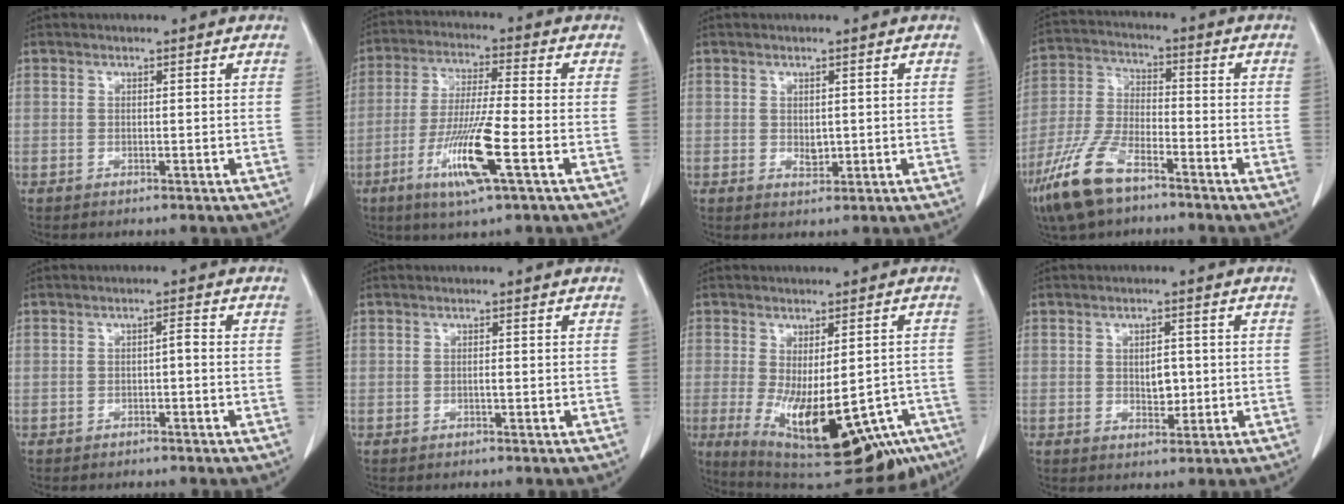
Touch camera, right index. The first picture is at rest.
{"total": 11.5, "force": [-4.4, 0.2, 10.6], "torque": [-0.203, -0.020, -0.082]}
{"total": 1.9, "force": [0.1, 1.3, 1.5], "torque": [-0.019, -0.002, 0.009]}
{"total": 11.3, "force": [-7.6, 3.7, 7.5], "torque": [-0.173, -0.014, -0.152]}
{"total": 1.3, "force": [-0.4, 0.3, 1.2], "torque": [-0.014, 0.005, -0.006]}
{"total": 0.6, "force": [-0.2, 0.0, 0.5], "torque": [-0.010, 0.000, -0.003]}
{"total": 23.3, "force": [-10.8, 9.5, 18.3], "torque": [-0.252, -0.033, -0.132]}
{"total": 3.5, "force": [-0.1, 1.9, 2.9], "torque": [-0.045, -0.001, 0.006]}